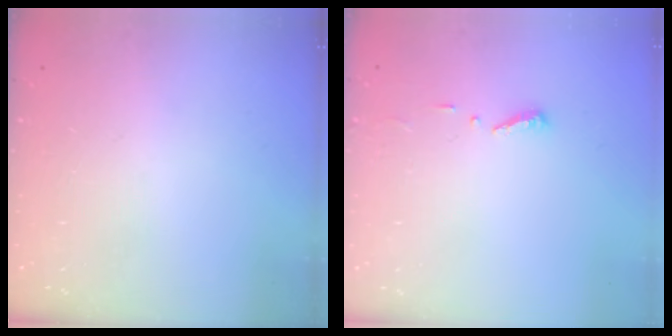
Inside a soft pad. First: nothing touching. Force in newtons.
{"total": 3.7, "press": 3.7, "slide": 0.2}